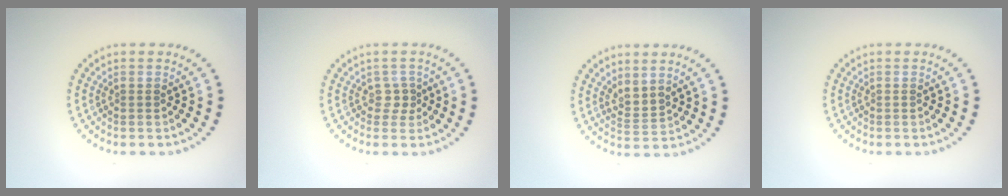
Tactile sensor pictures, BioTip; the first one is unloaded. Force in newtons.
{"total": 1.2, "press": 1.0, "slide": 0.7}
{"total": 2.1, "press": 1.3, "slide": 1.6}
{"total": 0.0}